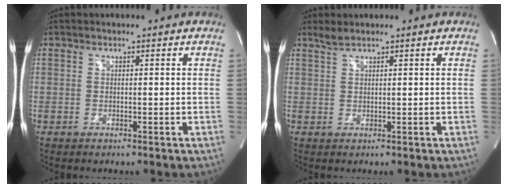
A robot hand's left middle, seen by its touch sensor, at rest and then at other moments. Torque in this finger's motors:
{"motor_torque": [0.12, -0.01, -0.04, 0.00]}